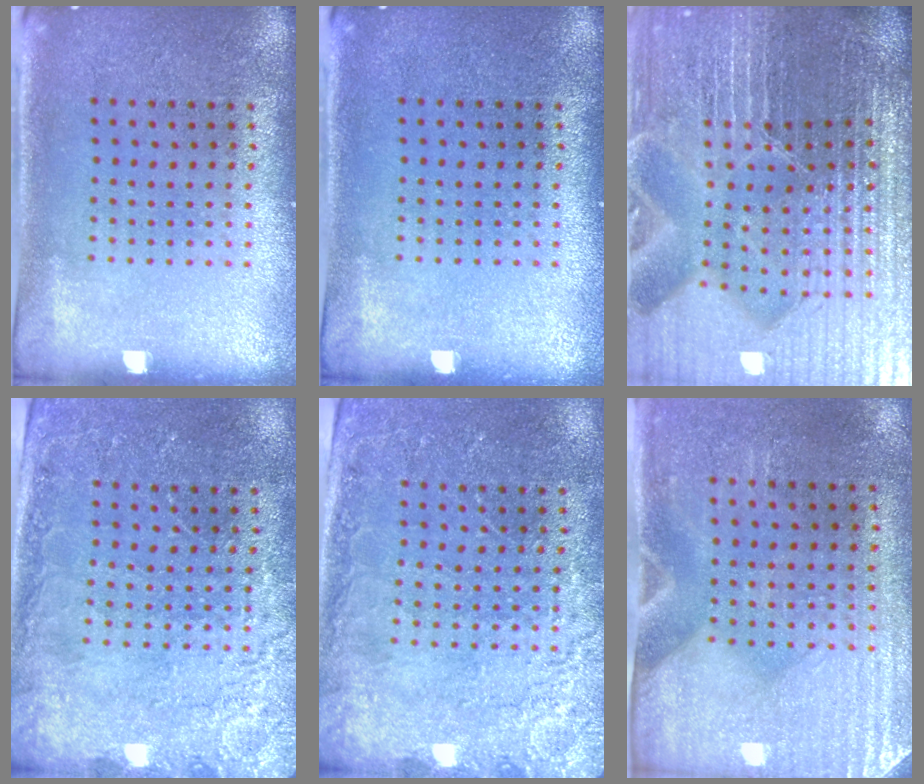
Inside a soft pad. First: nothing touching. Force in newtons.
{"total": 0.0}
{"total": 6.5, "press": 5.8, "slide": 2.9}
{"total": 2.5, "press": 2.4, "slide": 0.7}
{"total": 2.5, "press": 2.4, "slide": 0.7}
{"total": 3.0, "press": 2.6, "slide": 1.5}